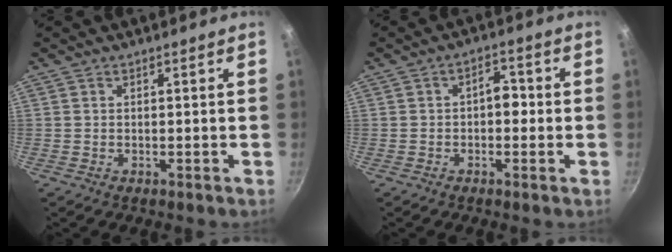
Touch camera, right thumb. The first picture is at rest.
{"total": 4.3, "force": [-0.4, 2.6, 3.4], "torque": [-0.034, 0.016, -0.011]}